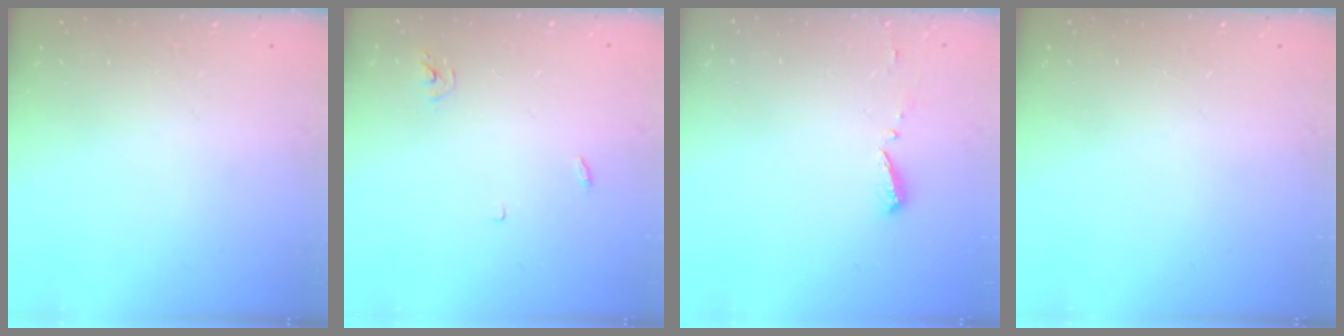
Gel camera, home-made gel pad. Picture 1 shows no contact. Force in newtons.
{"total": 3.0, "press": 3.0, "slide": 0.2}
{"total": 4.7, "press": 4.7, "slide": 0.4}
{"total": 0.0}